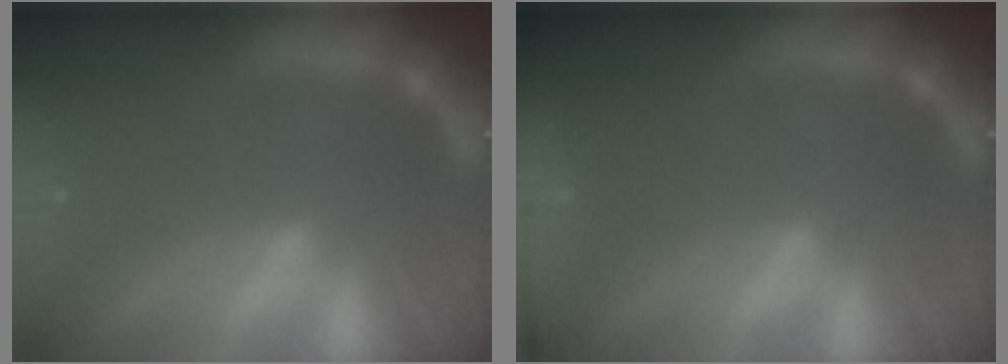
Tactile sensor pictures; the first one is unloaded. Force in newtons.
{"total": 6.5}